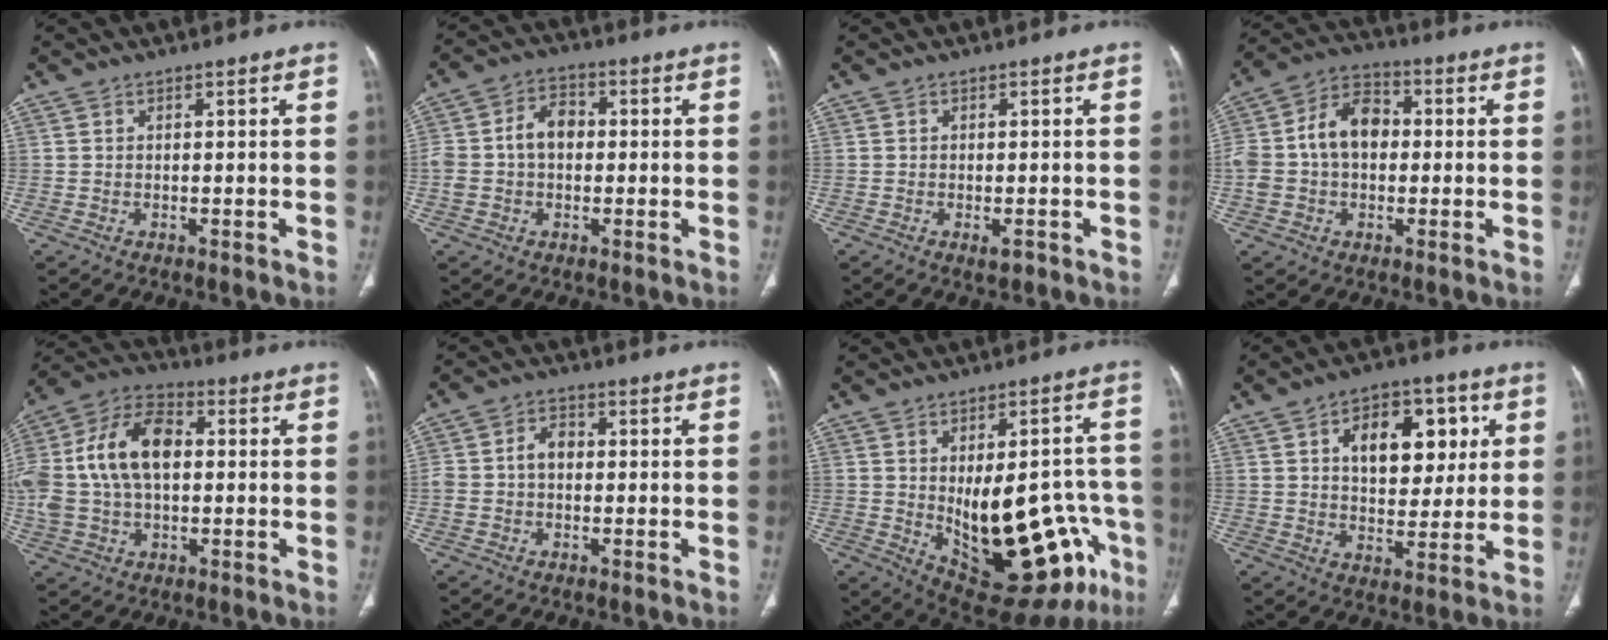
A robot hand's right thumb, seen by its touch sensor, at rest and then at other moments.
{"total": 7.7, "force": [0.0, 5.5, 5.4], "torque": [-0.094, 0.027, -0.003]}
{"total": 1.8, "force": [-0.9, 0.7, 1.3], "torque": [-0.019, 0.000, -0.011]}
{"total": 12.8, "force": [0.4, 9.0, 9.1], "torque": [-0.160, 0.039, -0.001]}
{"total": 20.1, "force": [1.7, 12.7, 15.5], "torque": [-0.328, 0.030, 0.028]}
{"total": 4.6, "force": [-0.1, 3.4, 3.2], "torque": [-0.056, 0.021, -0.005]}
{"total": 24.5, "force": [-6.3, 11.3, 20.9], "torque": [-0.238, 0.014, -0.052]}
{"total": 14.7, "force": [4.3, 9.0, 10.8], "torque": [-0.106, -0.002, 0.068]}